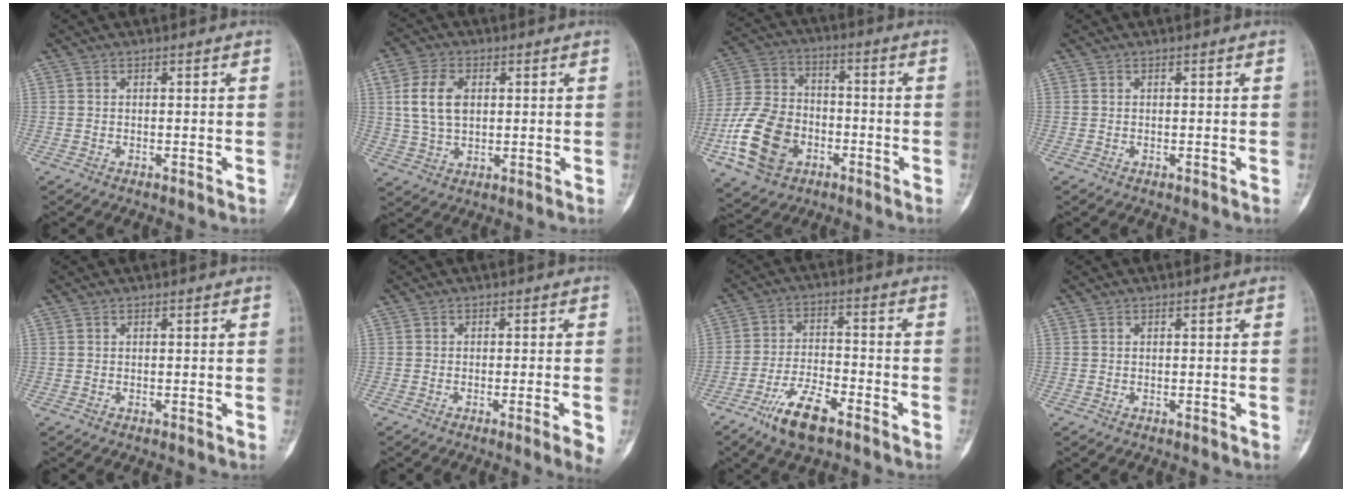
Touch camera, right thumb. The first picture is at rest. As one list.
[{"total": 8.6, "force": [1.8, 5.7, 6.3], "torque": [-0.120, 0.004, 0.039]}, {"total": 16.1, "force": [-5.9, 11.6, 9.6], "torque": [-0.175, 0.026, -0.108]}, {"total": 0.0}, {"total": 0.0}, {"total": 3.9, "force": [-1.6, -0.1, 3.6], "torque": [-0.058, -0.006, -0.025]}, {"total": 10.1, "force": [-6.5, 3.3, 7.0], "torque": [-0.135, 0.028, -0.119]}, {"total": 0.0}]